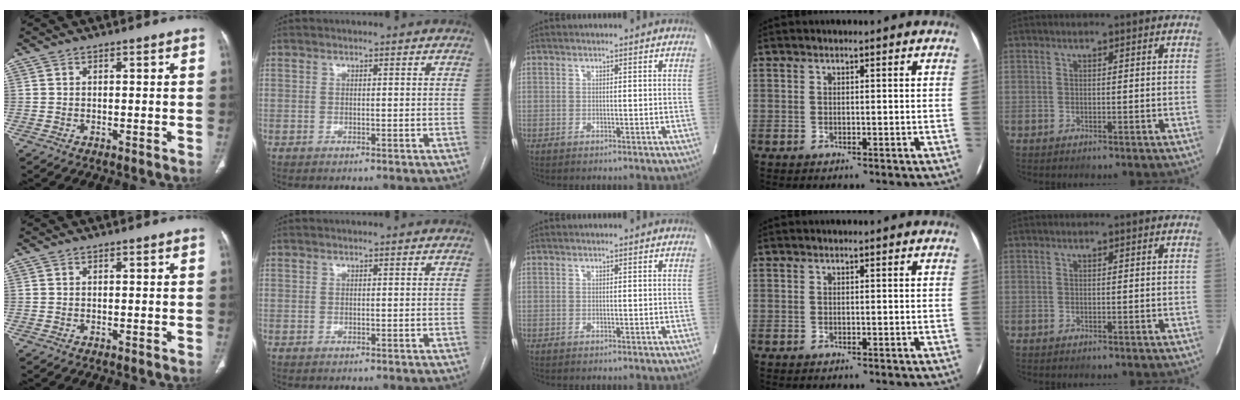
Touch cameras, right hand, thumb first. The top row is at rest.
{}